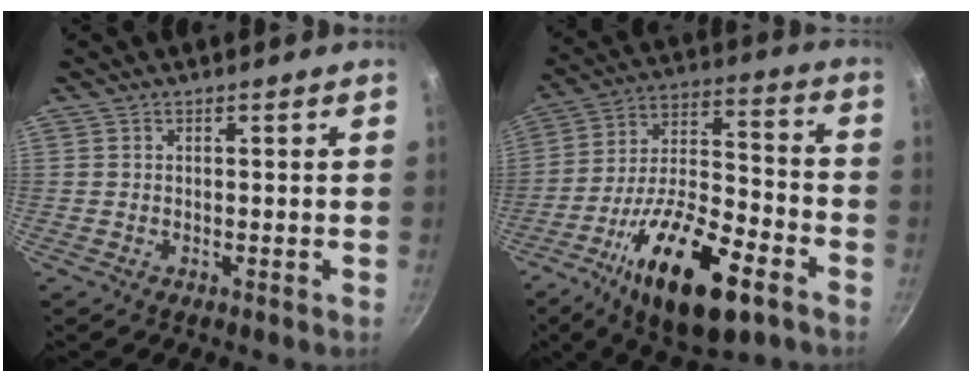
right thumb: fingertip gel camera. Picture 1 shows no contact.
{"total": 23.3, "force": [-11.9, 9.0, 17.9], "torque": [-0.283, 0.047, -0.204]}